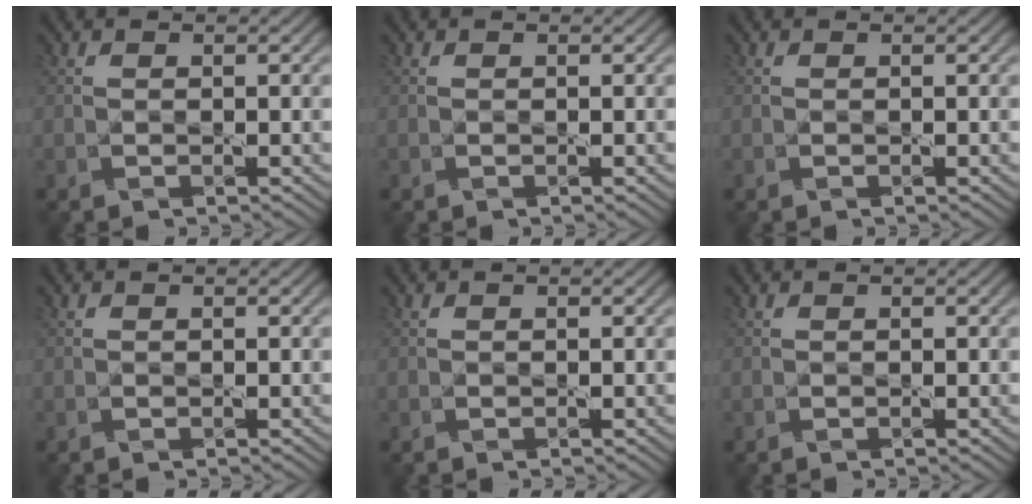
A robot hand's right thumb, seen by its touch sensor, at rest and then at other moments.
{"total": 0.0}
{"total": 0.0}
{"total": 0.0}
{"total": 0.0}
{"total": 0.0}